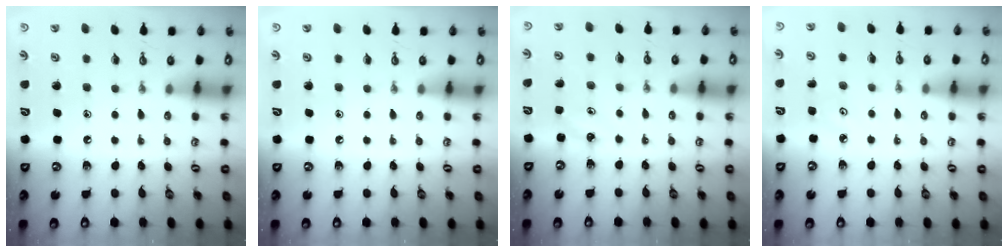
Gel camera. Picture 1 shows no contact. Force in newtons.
{"total": 0.0}
{"total": 3.6, "press": 3.6, "slide": 0.3}
{"total": 3.0, "press": 3.0, "slide": 0.5}